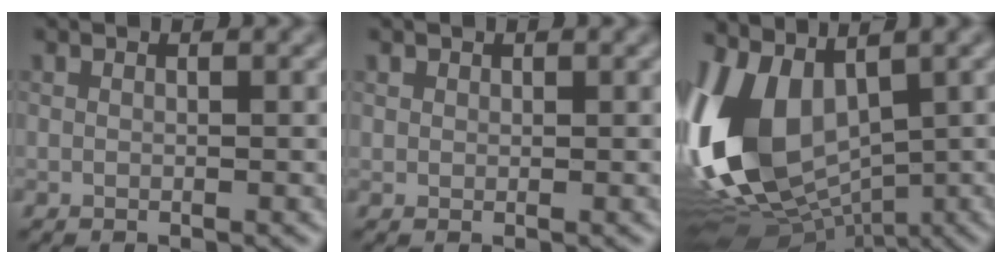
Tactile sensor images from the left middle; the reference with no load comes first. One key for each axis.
{"total": 0.6, "fx": 0.4, "fy": 0.4, "fz": -0.1, "tx": -0.008, "ty": 0.000, "tz": 0.022}
{"total": 13.1, "fx": -0.9, "fy": 7.7, "fz": 10.5, "tx": -0.237, "ty": -0.002, "tz": -0.014}